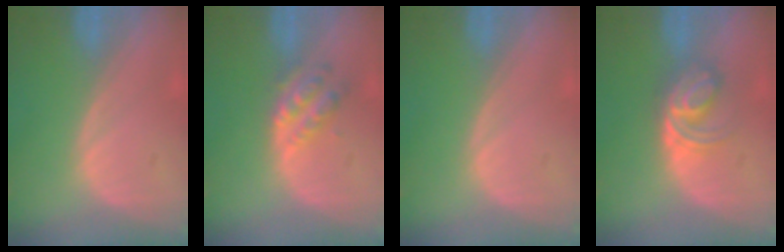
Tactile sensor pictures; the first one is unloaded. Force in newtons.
{"total": 4.7, "press": 4.2, "slide": 2.3}
{"total": 0.0}
{"total": 6.0, "press": 5.0, "slide": 3.2}